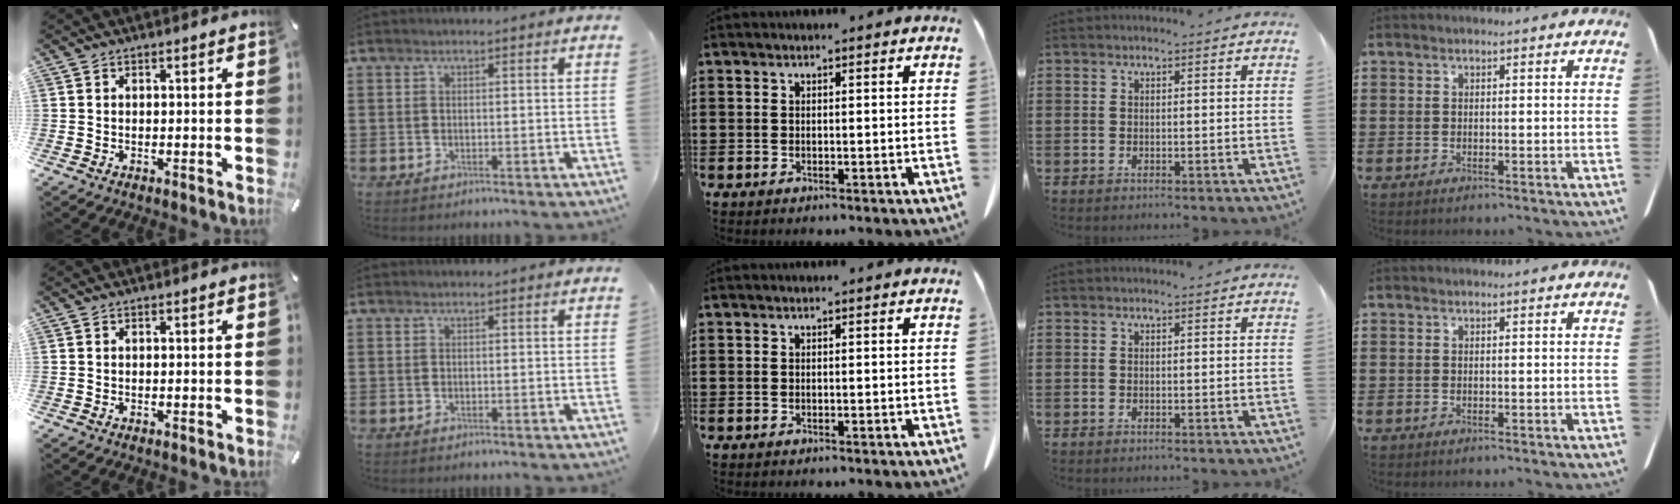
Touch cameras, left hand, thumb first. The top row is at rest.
{}